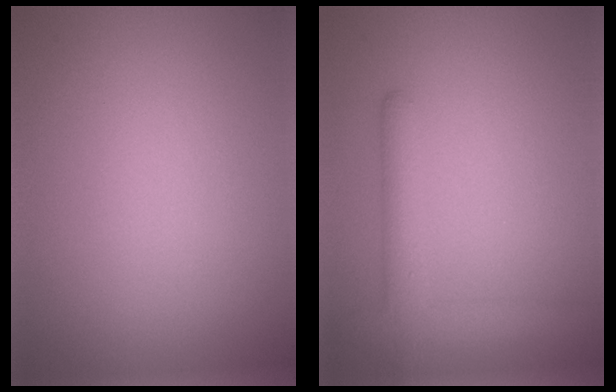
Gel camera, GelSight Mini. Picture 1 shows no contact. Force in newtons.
{"total": 3.5, "press": 3.5, "slide": 0.2}